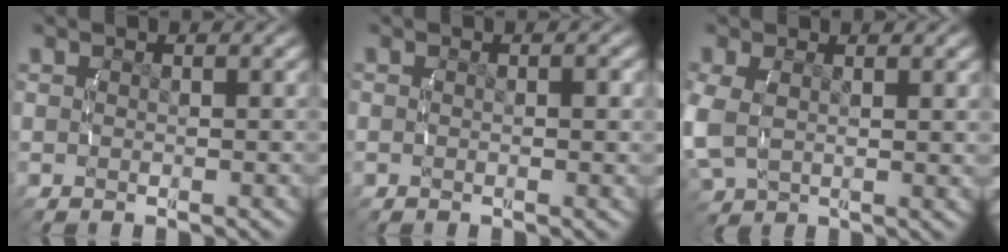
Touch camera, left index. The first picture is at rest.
{"total": 1.1, "force": [-0.2, 0.6, 0.9], "torque": [-0.018, 0.000, -0.006]}
{"total": 3.5, "force": [0.6, 2.5, 2.4], "torque": [-0.078, -0.017, 0.027]}